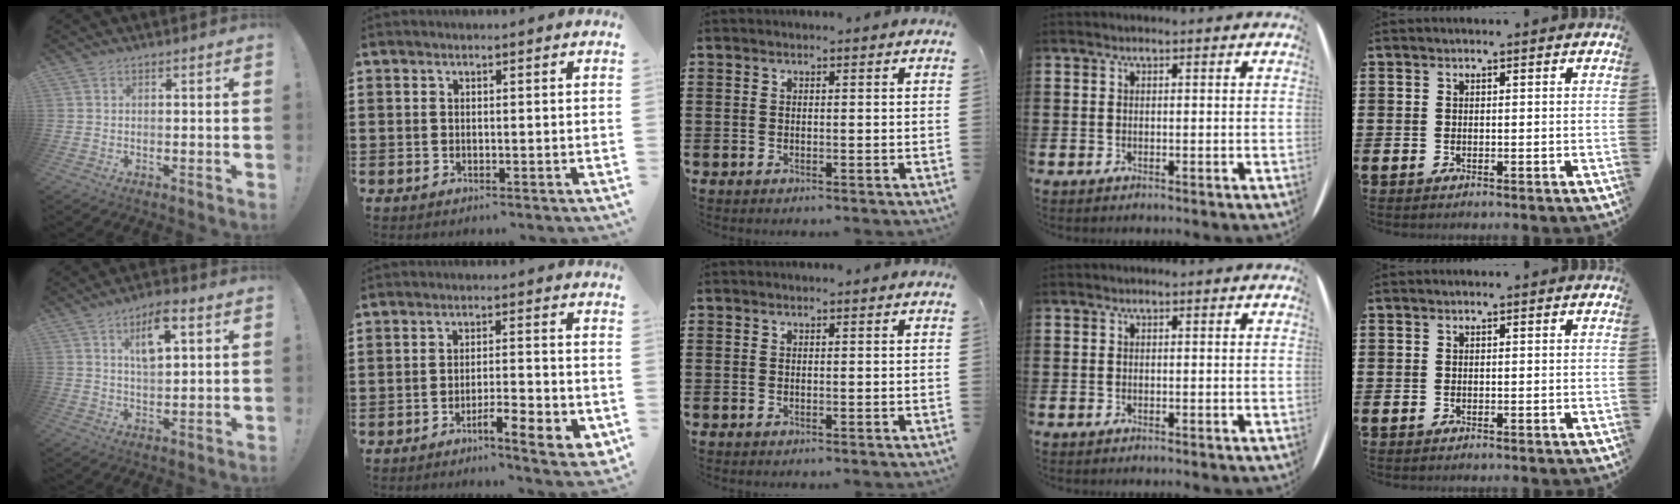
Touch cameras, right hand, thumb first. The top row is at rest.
{"thumb": {"total": 8.9, "force": [3.8, 3.5, 7.2], "torque": [-0.106, -0.008, 0.061]}, "index": {"total": 5.4, "force": [-3.4, 0.8, 4.1], "torque": [-0.066, -0.004, -0.057]}}